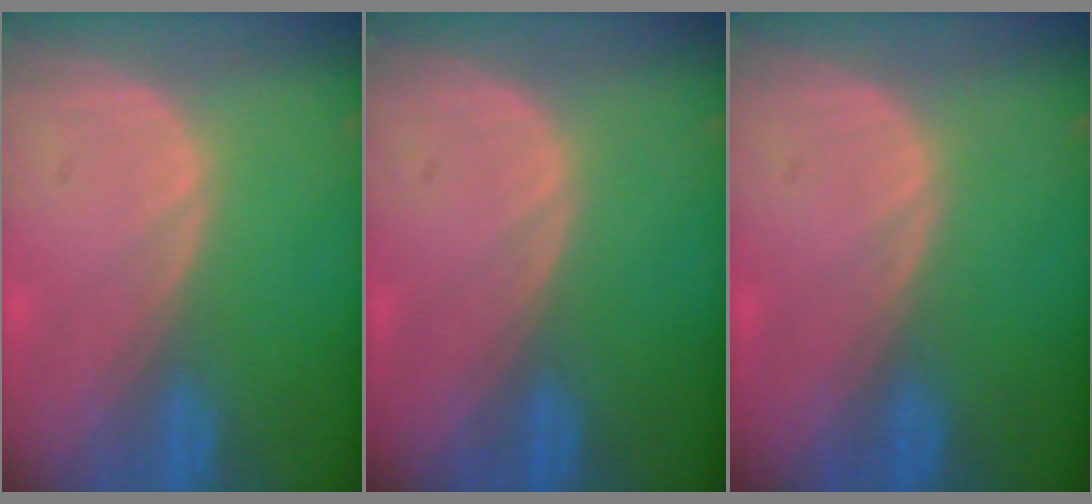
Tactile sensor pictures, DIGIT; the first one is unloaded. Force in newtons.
{"total": 0.0}
{"total": 0.0}